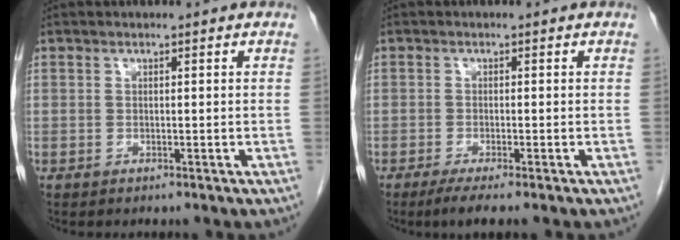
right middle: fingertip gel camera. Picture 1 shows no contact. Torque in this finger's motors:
{"motor_torque": [0.10, -0.05, 0.02, 0.03]}